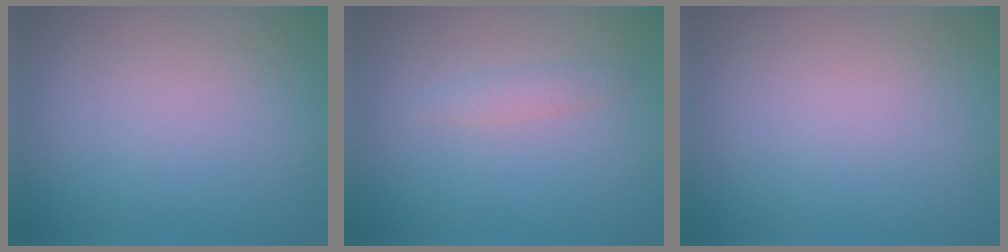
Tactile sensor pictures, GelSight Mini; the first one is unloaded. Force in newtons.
{"total": 1.2, "press": 1.2, "slide": 0.0}
{"total": 0.0}